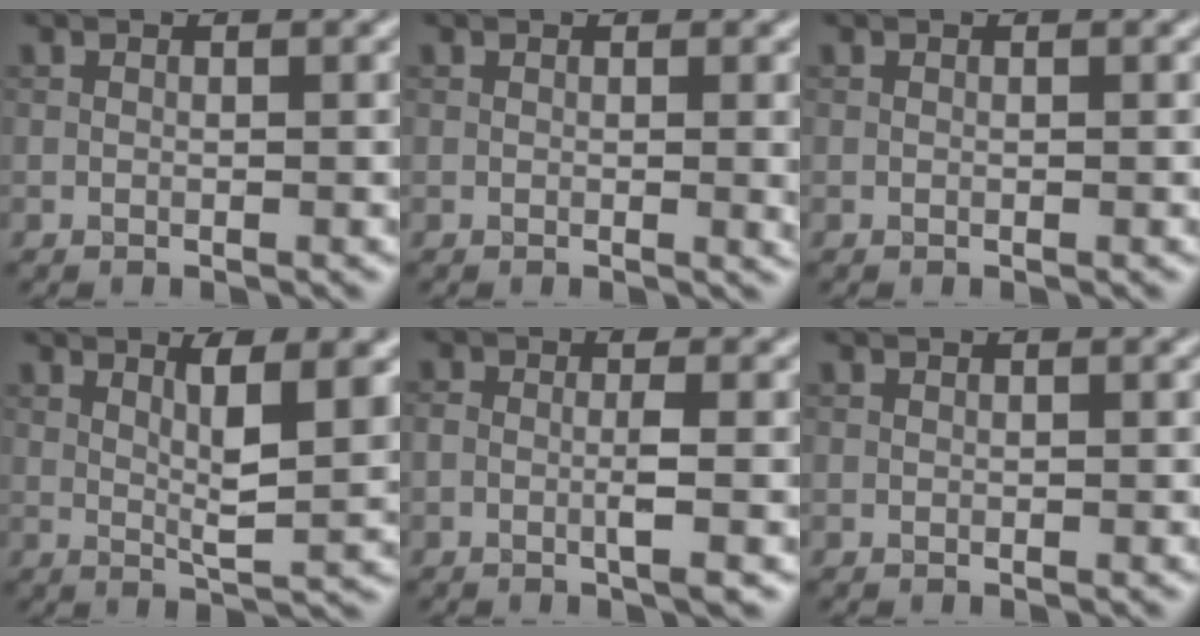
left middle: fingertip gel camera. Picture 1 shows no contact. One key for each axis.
{"total": 1.7, "fx": 0.1, "fy": 0.4, "fz": 1.7, "tx": -0.017, "ty": -0.002, "tz": -0.002}
{"total": 0.0}
{"total": 4.7, "fx": 1.5, "fy": 0.8, "fz": 4.3, "tx": -0.073, "ty": -0.006, "tz": 0.028}
{"total": 2.1, "fx": -0.4, "fy": 0.2, "fz": 2.0, "tx": -0.040, "ty": 0.001, "tz": -0.011}
{"total": 0.0}